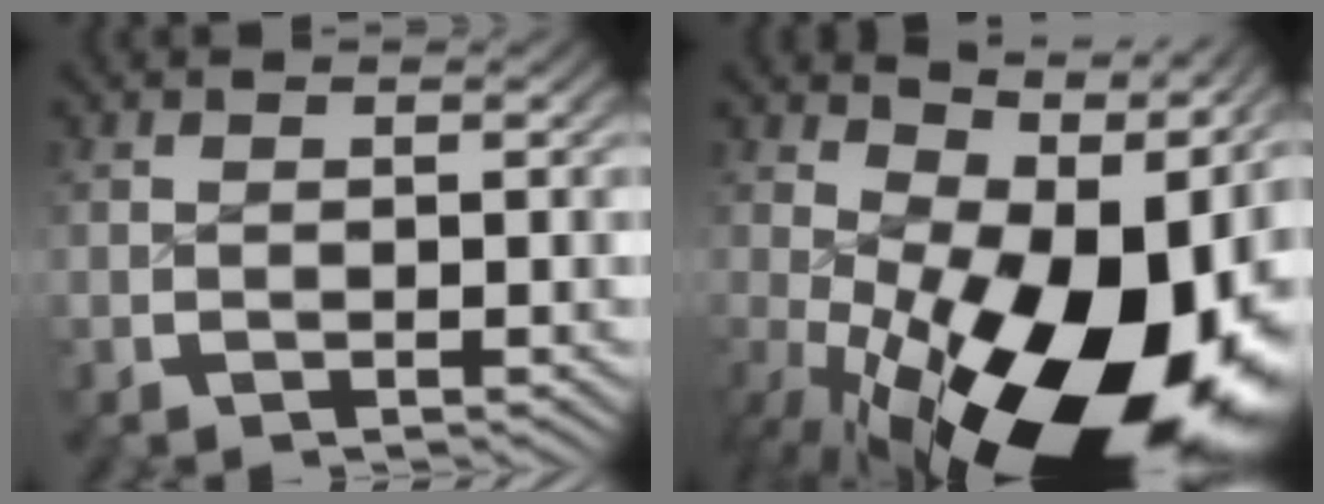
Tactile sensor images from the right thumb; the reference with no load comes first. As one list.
[{"total": 21.1, "force": [-2.7, 12.0, 17.1], "torque": [-0.276, -0.065, 0.000]}]